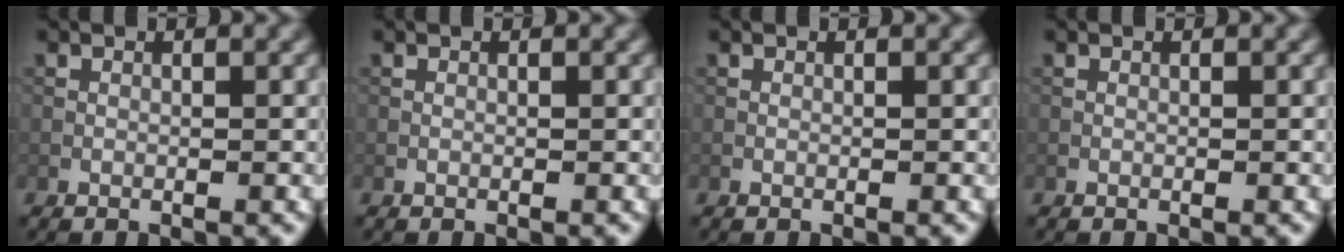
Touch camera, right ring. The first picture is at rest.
{"total": 0.0}
{"total": 0.0}
{"total": 0.0}